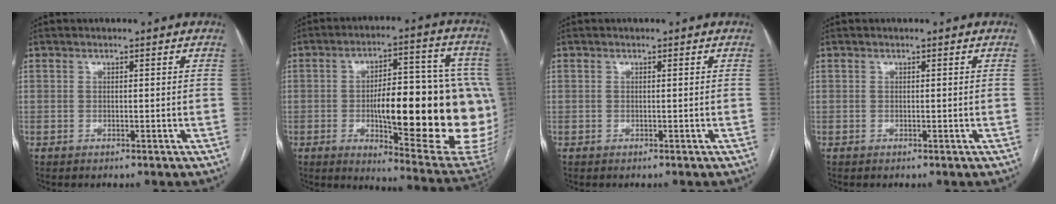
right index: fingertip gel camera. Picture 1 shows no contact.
{"total": 26.3, "force": [-3.0, 6.5, 25.3], "torque": [-0.272, 0.012, -0.024]}
{"total": 0.0}
{"total": 0.0}